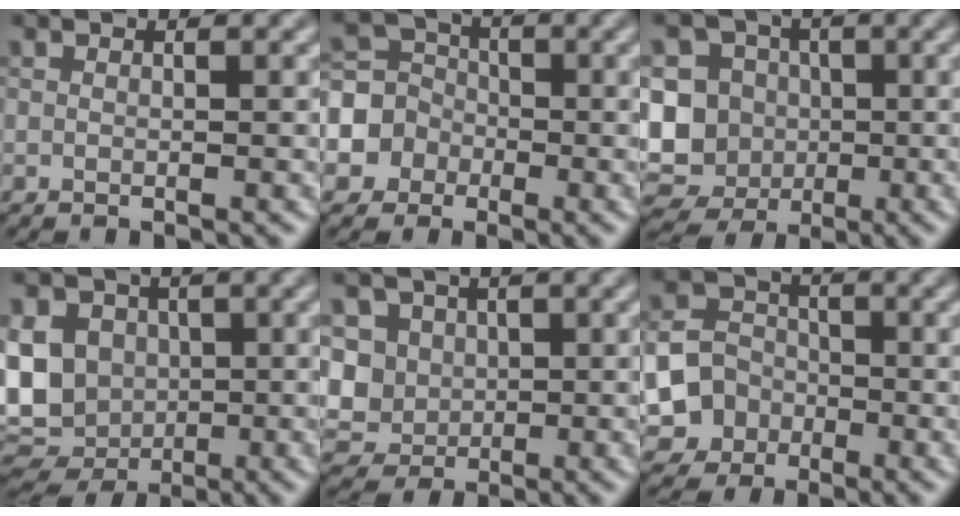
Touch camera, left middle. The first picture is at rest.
{"total": 6.6, "force": [-2.0, 6.2, 1.3], "torque": [-0.025, 0.015, -0.063]}
{"total": 13.6, "force": [-1.6, 12.7, 4.5], "torque": [-0.119, 0.008, -0.046]}
{"total": 10.0, "force": [0.4, 8.3, 5.6], "torque": [-0.085, 0.001, -0.010]}
{"total": 7.8, "force": [0.4, 7.0, 3.4], "torque": [-0.082, 0.028, -0.019]}
{"total": 9.0, "force": [-3.2, 8.1, 2.2], "torque": [-0.045, -0.011, -0.080]}